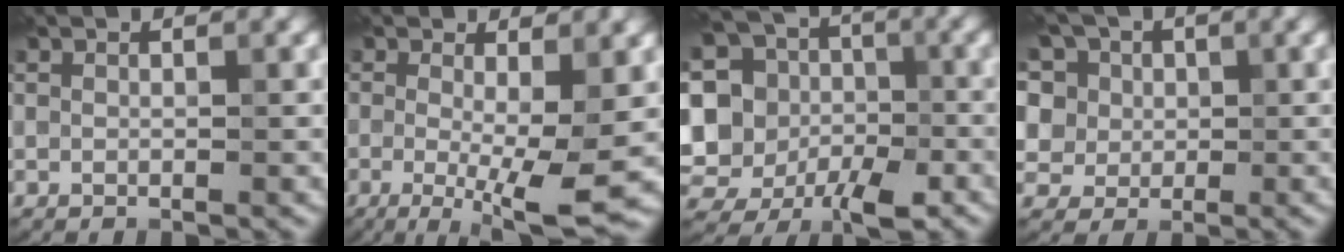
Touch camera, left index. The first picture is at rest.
{"total": 7.8, "force": [-1.0, 1.8, 7.5], "torque": [-0.123, -0.019, -0.016]}
{"total": 16.8, "force": [-0.7, 15.0, 7.4], "torque": [-0.221, 0.011, -0.022]}
{"total": 14.9, "force": [7.8, 10.5, 7.1], "torque": [-0.172, 0.053, 0.111]}